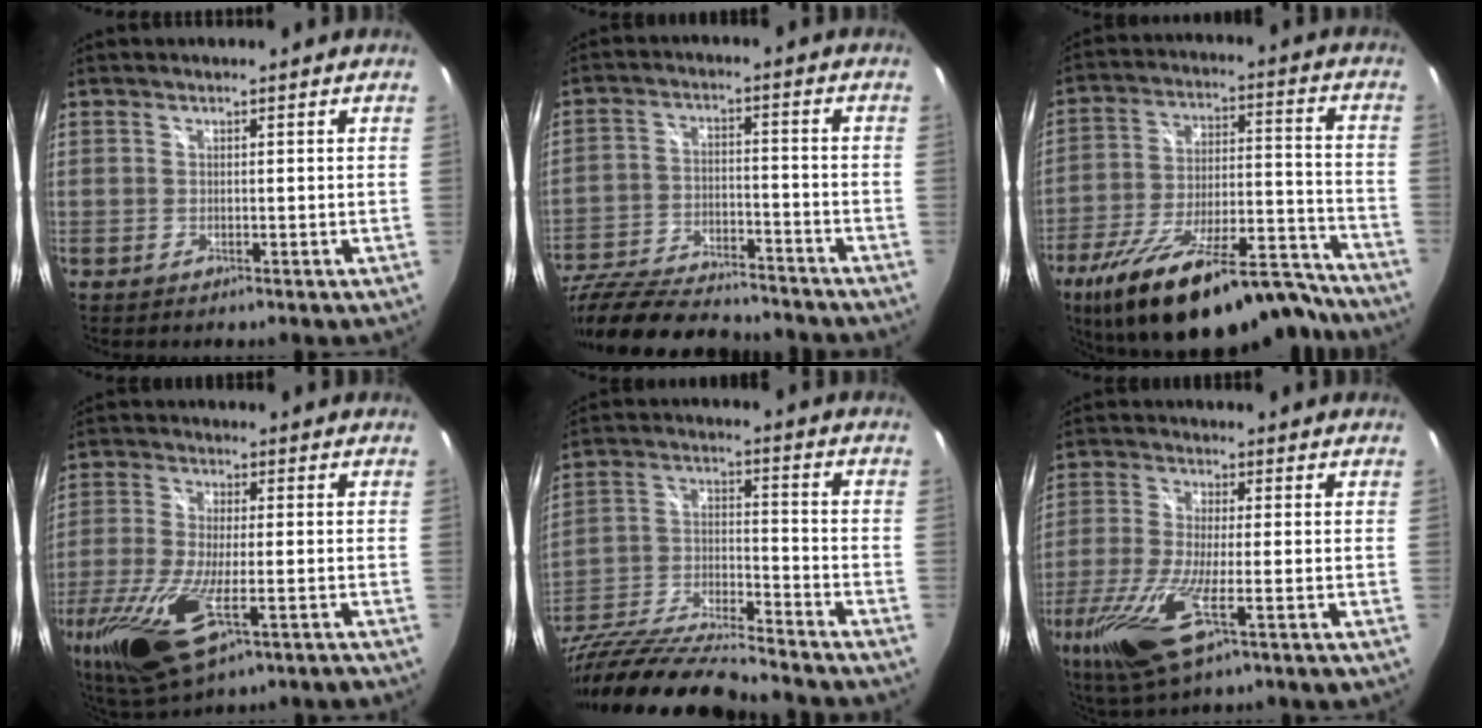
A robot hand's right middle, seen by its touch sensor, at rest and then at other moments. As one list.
[{"total": 23.0, "force": [-19.4, 6.0, 10.7], "torque": [-0.222, -0.040, -0.312]}, {"total": 27.9, "force": [-22.4, 8.0, 14.7], "torque": [-0.254, -0.024, -0.325]}, {"total": 18.5, "force": [-8.2, 6.8, 15.1], "torque": [-0.332, -0.064, -0.143]}, {"total": 20.1, "force": [-17.2, 2.1, 10.3], "torque": [-0.200, -0.031, -0.302]}, {"total": 15.1, "force": [-6.8, 4.1, 12.9], "torque": [-0.281, -0.047, -0.129]}]